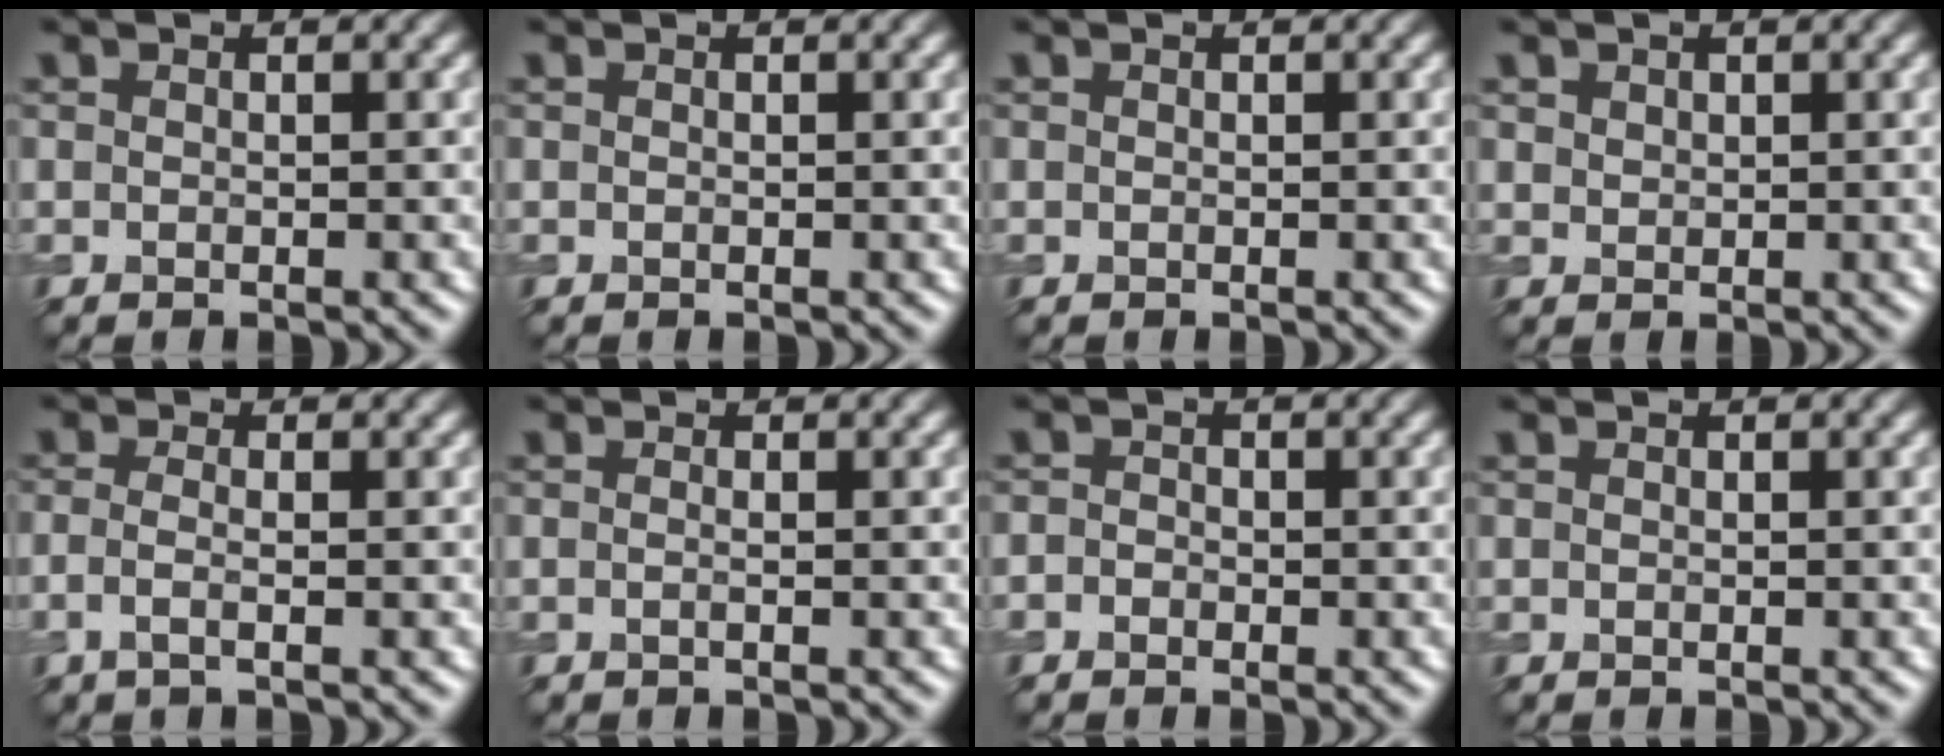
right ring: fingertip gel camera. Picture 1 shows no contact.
{"total": 0.0}
{"total": 0.0}
{"total": 0.8, "force": [0.5, 0.6, 0.1], "torque": [-0.003, -0.002, 0.014]}
{"total": 1.8, "force": [-0.5, 0.6, 1.6], "torque": [-0.033, -0.008, -0.017]}
{"total": 0.8, "force": [-0.1, 0.3, 0.7], "torque": [-0.011, -0.012, -0.010]}
{"total": 1.0, "force": [-0.5, 0.7, 0.3], "torque": [-0.002, -0.002, -0.014]}
{"total": 0.0}